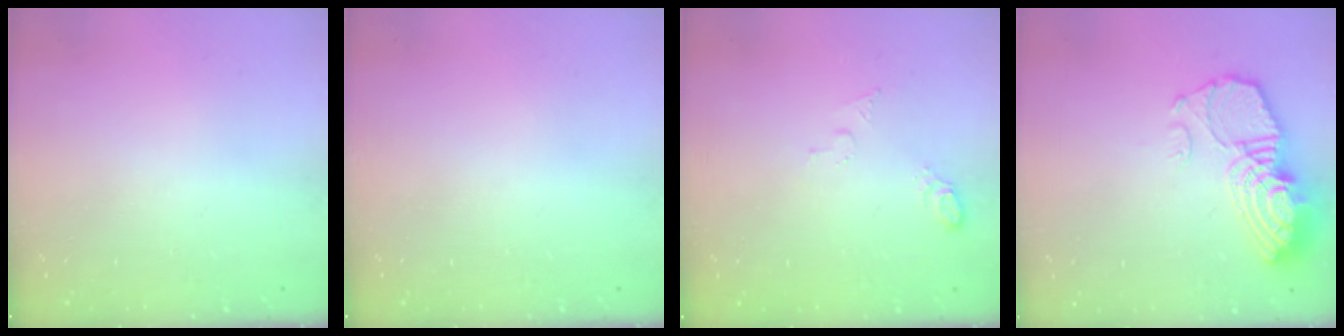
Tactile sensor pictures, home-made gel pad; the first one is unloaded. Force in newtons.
{"total": 0.0}
{"total": 4.2, "press": 4.2, "slide": 0.8}
{"total": 14.3, "press": 14.2, "slide": 1.4}